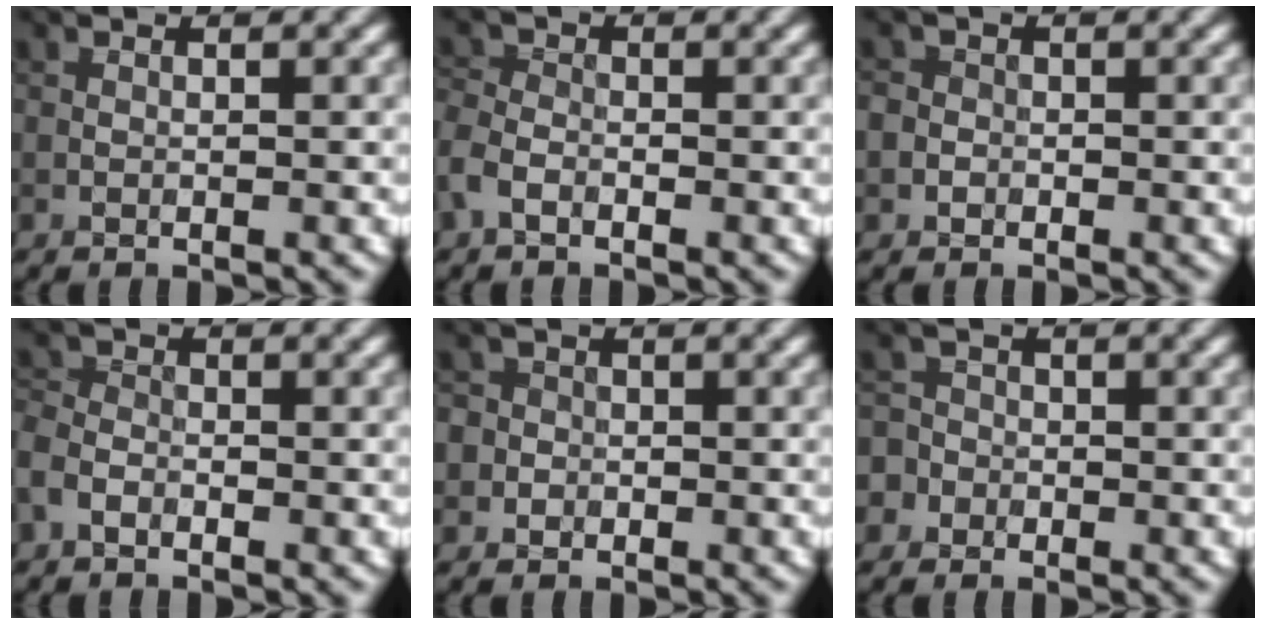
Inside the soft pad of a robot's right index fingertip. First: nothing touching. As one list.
[{"total": 2.4, "force": [-1.4, 1.5, 1.3], "torque": [-0.033, 0.000, -0.040]}, {"total": 2.1, "force": [-0.5, 2.0, 0.6], "torque": [0.003, 0.011, -0.022]}, {"total": 2.2, "force": [-1.4, 1.4, 1.0], "torque": [-0.023, 0.001, -0.040]}, {"total": 3.0, "force": [-0.2, 2.9, 0.7], "torque": [0.011, 0.018, -0.032]}, {"total": 3.6, "force": [-1.5, 3.2, 0.7], "torque": [0.010, 0.009, -0.049]}]